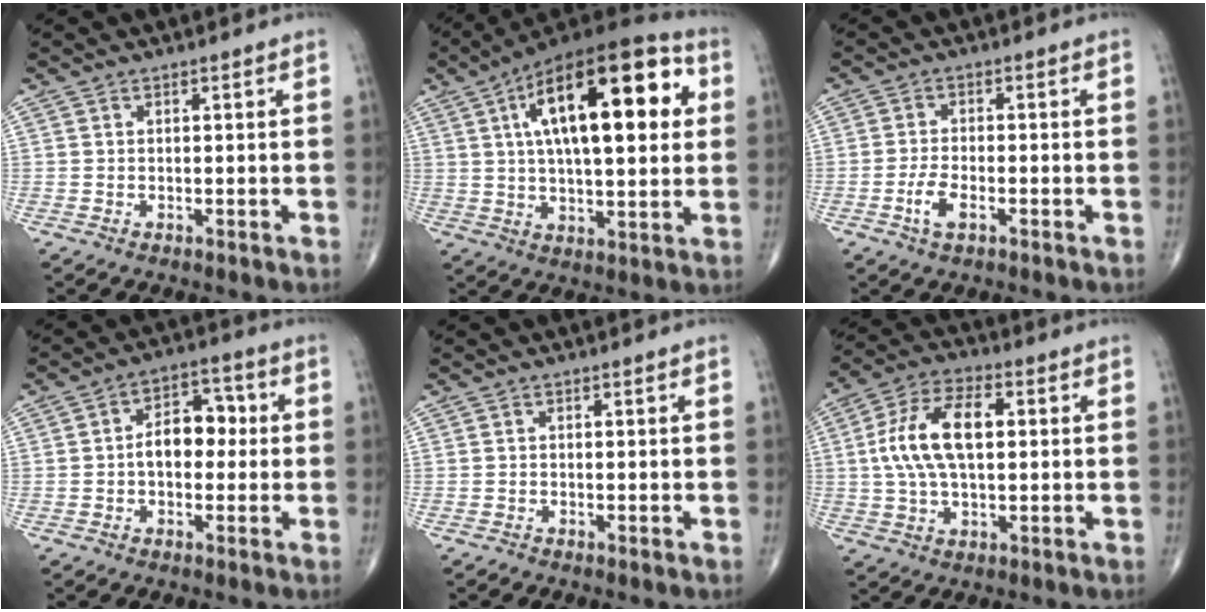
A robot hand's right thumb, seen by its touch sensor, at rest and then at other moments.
{"total": 25.4, "force": [6.7, 10.2, 22.3], "torque": [-0.339, 0.016, 0.094]}
{"total": 4.1, "force": [-1.8, 1.6, 3.3], "torque": [-0.072, 0.008, -0.033]}
{"total": 8.2, "force": [-0.1, 5.3, 6.2], "torque": [-0.069, 0.026, -0.011]}
{"total": 0.0}
{"total": 13.4, "force": [1.7, 6.9, 11.4], "torque": [-0.222, 0.020, 0.027]}